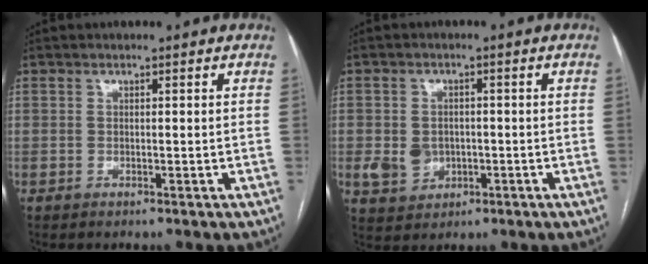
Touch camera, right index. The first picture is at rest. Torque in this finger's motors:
{"motor_torque": [0.00, -0.05, 0.11, 0.05]}